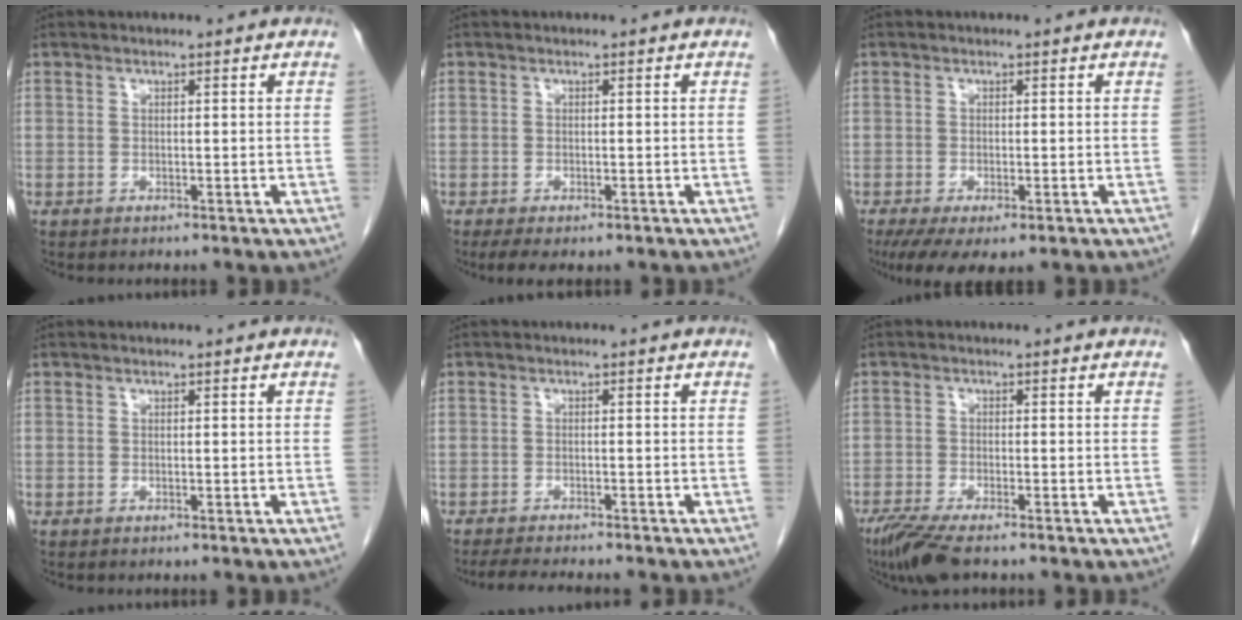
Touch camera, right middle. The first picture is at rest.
{"total": 3.4, "force": [-2.4, 1.4, 2.0], "torque": [-0.037, -0.009, -0.034]}
{"total": 7.1, "force": [-4.6, 2.4, 4.8], "torque": [-0.071, -0.018, -0.071]}
{"total": 0.0}
{"total": 7.6, "force": [-6.7, 0.8, 3.4], "torque": [-0.047, -0.012, -0.098]}
{"total": 5.9, "force": [-4.4, 0.7, 3.8], "torque": [-0.073, -0.017, -0.078]}